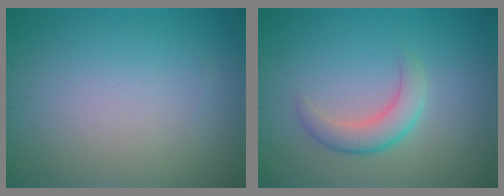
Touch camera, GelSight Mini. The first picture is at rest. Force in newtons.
{"total": 2.9, "press": 2.9, "slide": 0.2}